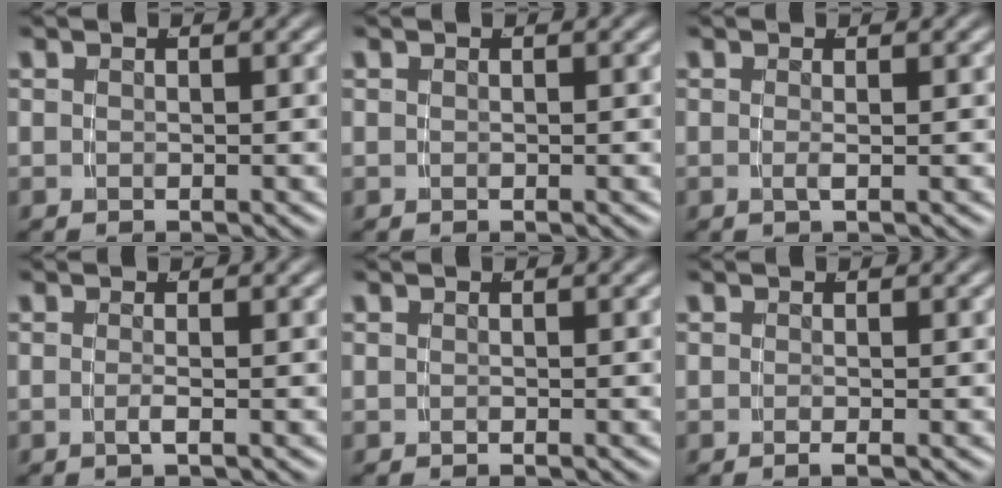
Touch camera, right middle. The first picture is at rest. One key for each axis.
{"total": 0.0}
{"total": 0.8, "fx": -0.3, "fy": -0.5, "fz": 0.6, "tx": -0.017, "ty": -0.007, "tz": -0.001}
{"total": 1.1, "fx": -0.6, "fy": -0.6, "fz": 0.7, "tx": -0.017, "ty": -0.006, "tz": -0.008}
{"total": 0.0}
{"total": 0.8, "fx": -0.4, "fy": -0.5, "fz": 0.4, "tx": -0.009, "ty": -0.001, "tz": -0.006}